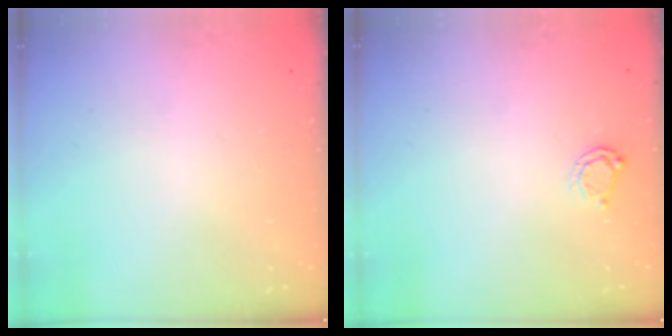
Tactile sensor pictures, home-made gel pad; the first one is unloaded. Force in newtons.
{"total": 3.8, "press": 3.8, "slide": 0.5}